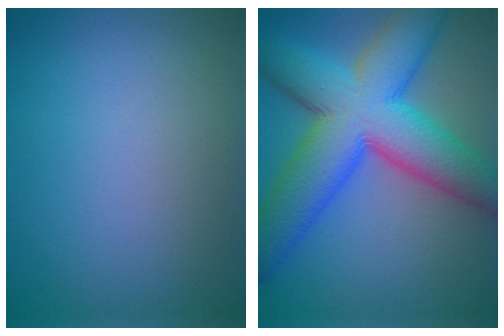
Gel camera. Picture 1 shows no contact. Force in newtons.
{"total": 13.0, "press": 13.0, "slide": 0.3}